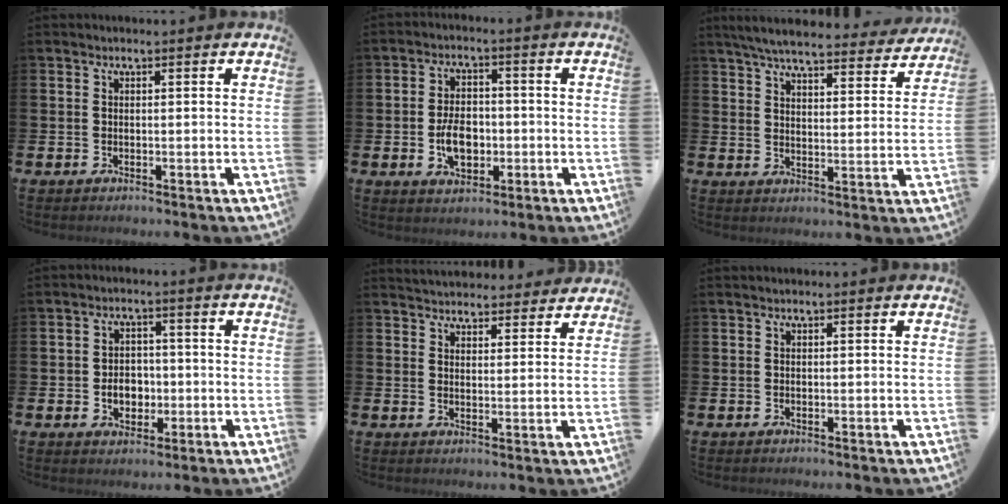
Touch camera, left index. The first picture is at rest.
{"total": 5.6, "force": [-1.1, 3.7, 4.1], "torque": [-0.061, 0.004, -0.022]}
{"total": 6.3, "force": [6.0, 0.7, 2.0], "torque": [-0.051, -0.038, 0.101]}
{"total": 4.0, "force": [-0.8, 3.2, 2.3], "torque": [-0.030, -0.001, -0.023]}
{"total": 4.4, "force": [4.3, 0.8, -0.2], "torque": [-0.001, -0.029, 0.076]}
{"total": 0.0}